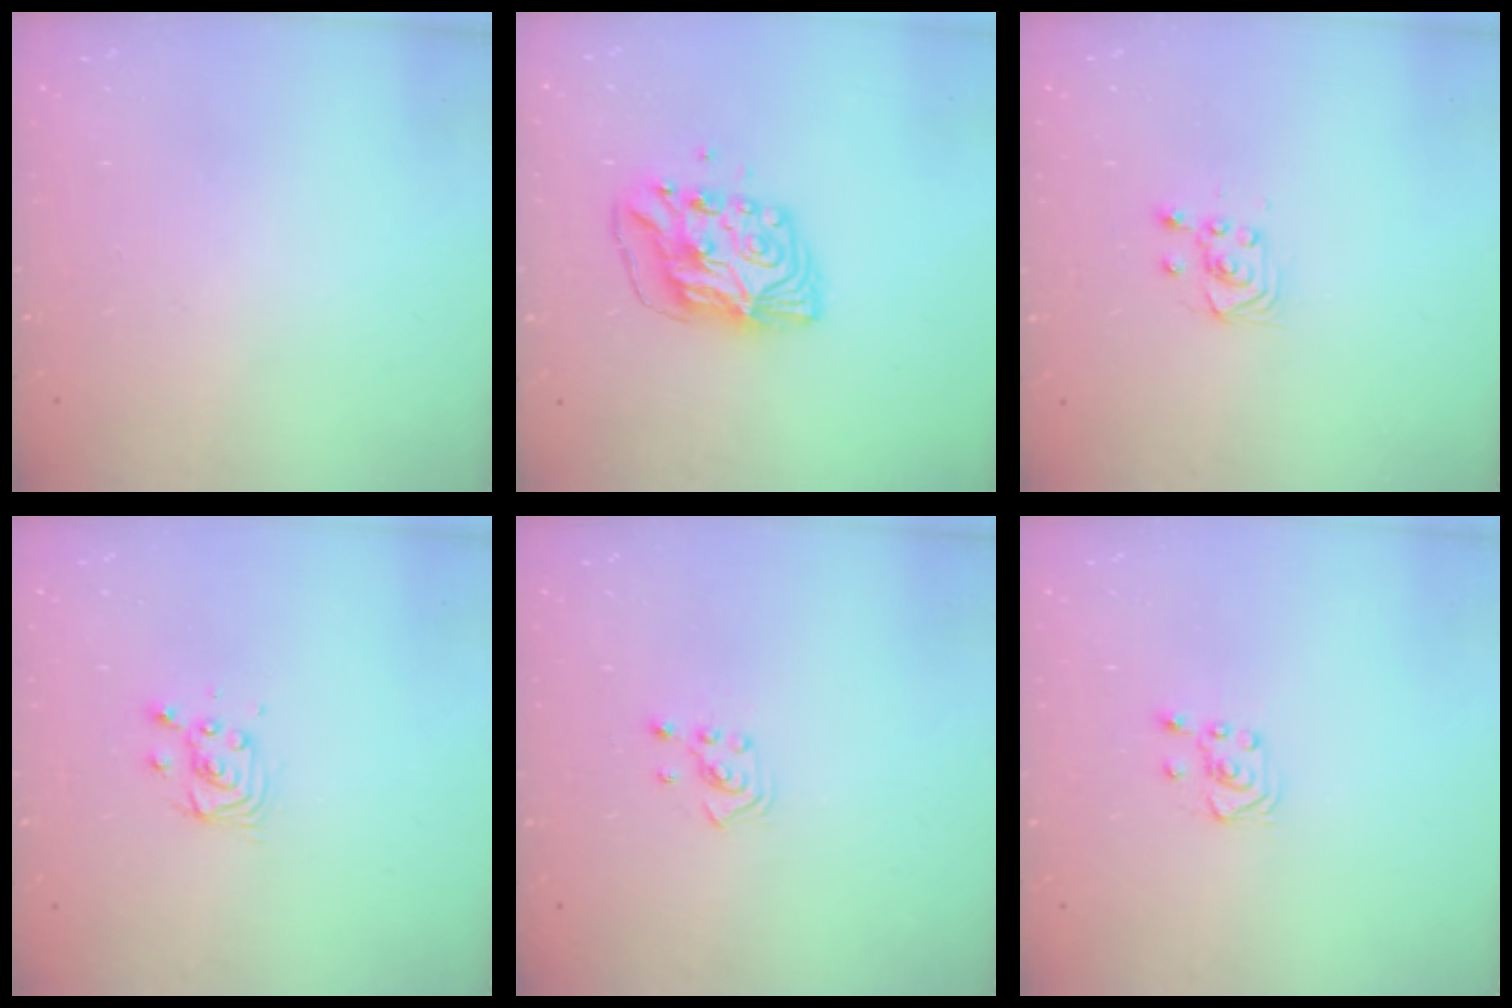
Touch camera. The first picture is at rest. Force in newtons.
{"total": 9.3, "press": 9.3, "slide": 0.8}
{"total": 2.9, "press": 2.6, "slide": 1.3}
{"total": 3.8, "press": 3.7, "slide": 0.5}
{"total": 2.1, "press": 2.1, "slide": 0.3}
{"total": 3.5, "press": 3.4, "slide": 0.8}